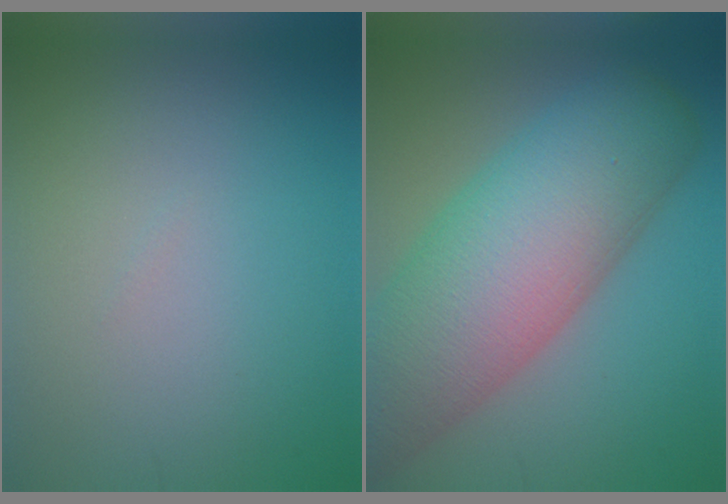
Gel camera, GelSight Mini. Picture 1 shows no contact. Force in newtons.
{"total": 13.9, "press": 13.9, "slide": 0.7}